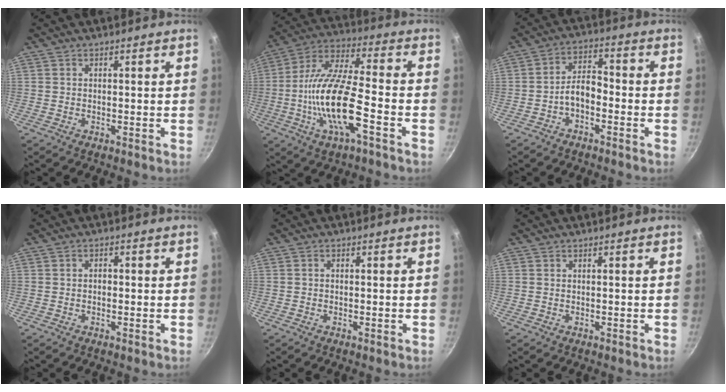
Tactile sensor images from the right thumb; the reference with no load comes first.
{"total": 17.4, "force": [-5.1, 5.4, 15.8], "torque": [-0.302, 0.033, -0.109]}
{"total": 5.4, "force": [-2.5, 2.9, 3.8], "torque": [-0.057, 0.039, -0.049]}
{"total": 1.2, "force": [-0.3, 0.9, 0.8], "torque": [-0.014, 0.006, -0.005]}
{"total": 0.5, "force": [-0.2, 0.4, 0.3], "torque": [-0.005, 0.004, -0.003]}
{"total": 0.0}